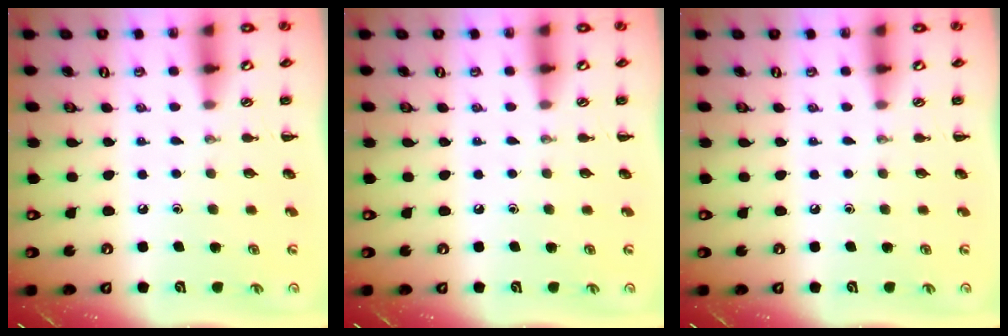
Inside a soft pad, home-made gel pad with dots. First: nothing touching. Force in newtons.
{"total": 0.0}
{"total": 0.0}